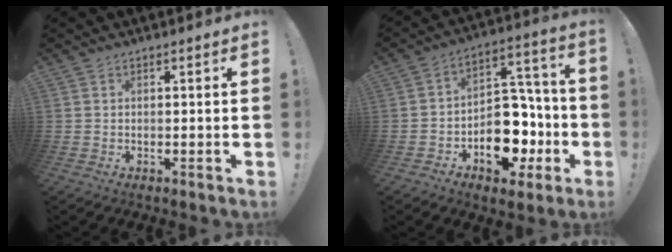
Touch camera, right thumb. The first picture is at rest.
{"total": 16.0, "force": [-7.0, 11.4, 8.7], "torque": [-0.083, 0.056, -0.101]}